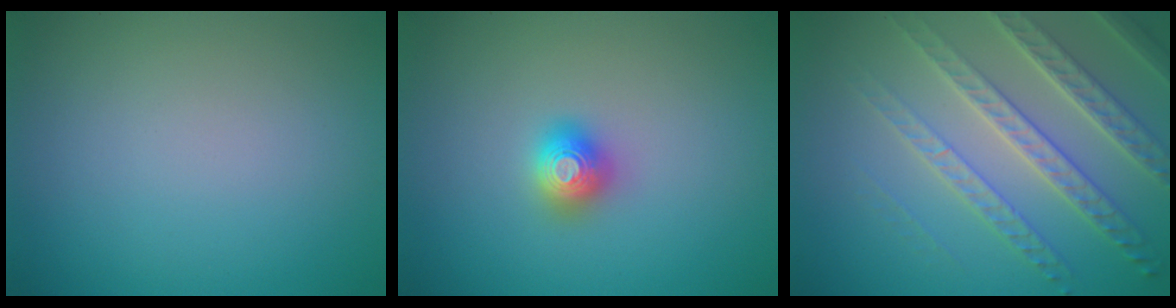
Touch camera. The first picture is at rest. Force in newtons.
{"total": 2.0, "press": 2.0, "slide": 0.1}
{"total": 6.8, "press": 4.9, "slide": 4.7}